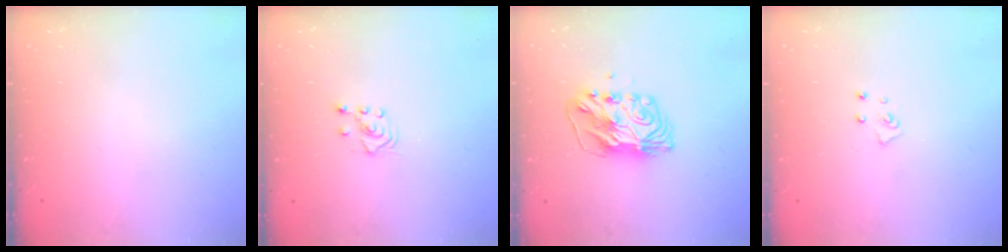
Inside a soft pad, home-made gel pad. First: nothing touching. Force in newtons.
{"total": 3.1, "press": 3.0, "slide": 0.8}
{"total": 8.4, "press": 8.4, "slide": 0.8}
{"total": 5.1, "press": 5.1, "slide": 0.4}